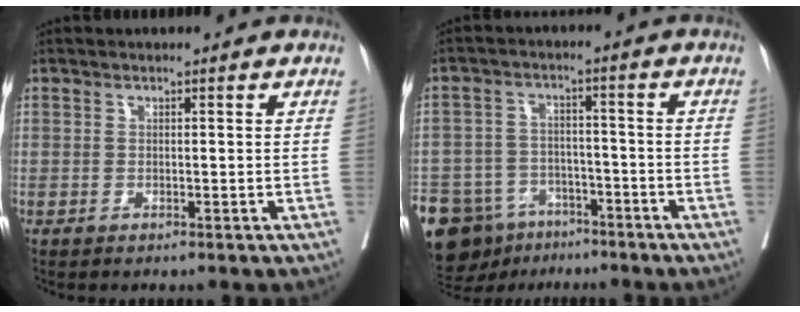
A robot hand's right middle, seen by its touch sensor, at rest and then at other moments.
{"total": 16.8, "force": [-11.1, 10.7, 6.6], "torque": [-0.175, 0.003, -0.167]}